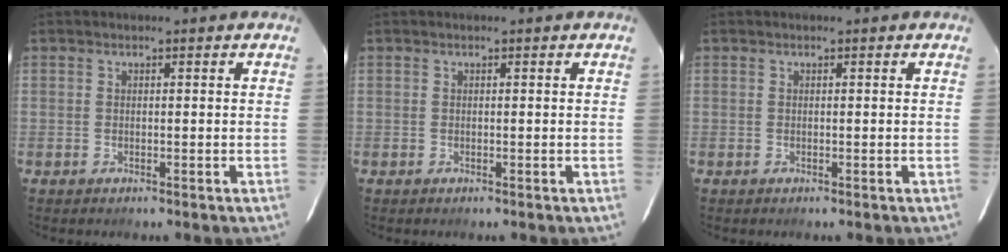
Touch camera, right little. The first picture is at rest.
{"total": 0.0}
{"total": 0.0}